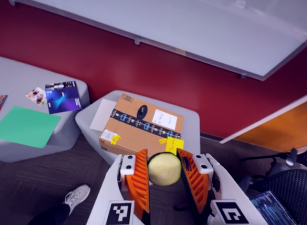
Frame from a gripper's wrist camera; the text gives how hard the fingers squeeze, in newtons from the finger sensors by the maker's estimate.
{"total": 10.1, "left": 10.5, "right": 9.6}